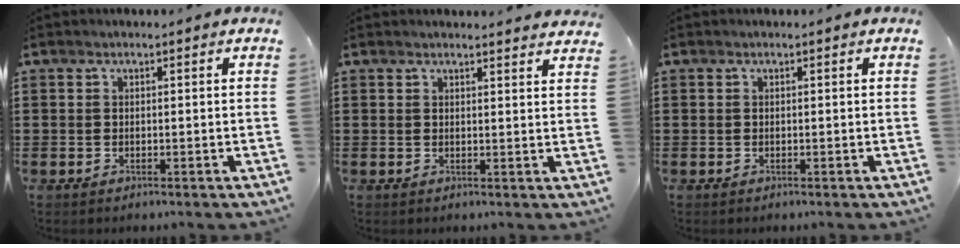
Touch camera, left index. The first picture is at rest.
{"total": 1.9, "force": [1.9, 0.0, 0.2], "torque": [-0.002, -0.006, 0.035]}
{"total": 0.0}